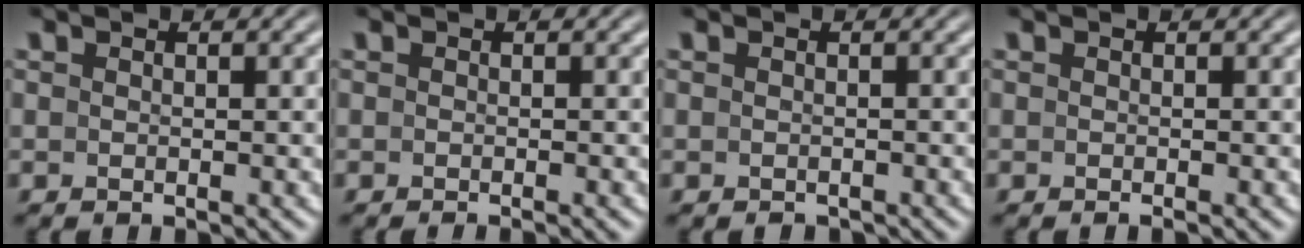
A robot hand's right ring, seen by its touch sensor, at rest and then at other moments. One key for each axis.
{"total": 0.9, "fx": -0.8, "fy": -0.2, "fz": 0.3, "tx": 0.003, "ty": 0.005, "tz": -0.013}
{"total": 1.1, "fx": -1.1, "fy": 0.2, "fz": 0.0, "tx": -0.003, "ty": -0.008, "tz": -0.013}
{"total": 0.5, "fx": -0.4, "fy": -0.1, "fz": 0.2, "tx": 0.001, "ty": 0.004, "tz": -0.009}